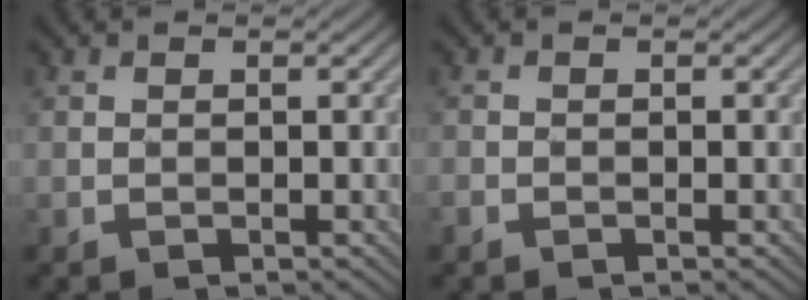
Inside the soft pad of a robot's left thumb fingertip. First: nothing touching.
{"total": 1.0, "force": [-0.7, 0.6, 0.5], "torque": [-0.013, -0.002, -0.016]}